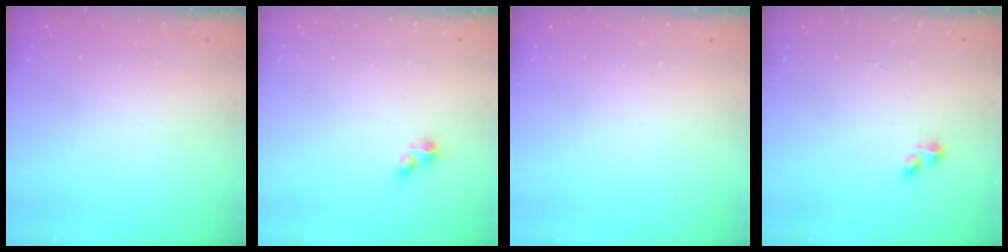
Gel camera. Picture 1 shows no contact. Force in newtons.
{"total": 3.1, "press": 3.0, "slide": 0.5}
{"total": 0.0}
{"total": 2.2, "press": 2.1, "slide": 0.6}